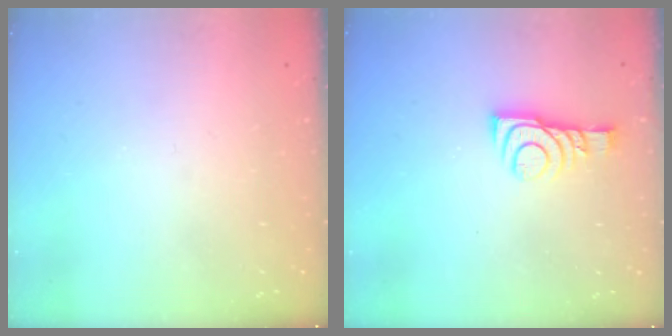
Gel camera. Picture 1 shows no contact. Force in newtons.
{"total": 9.1, "press": 9.1, "slide": 0.4}